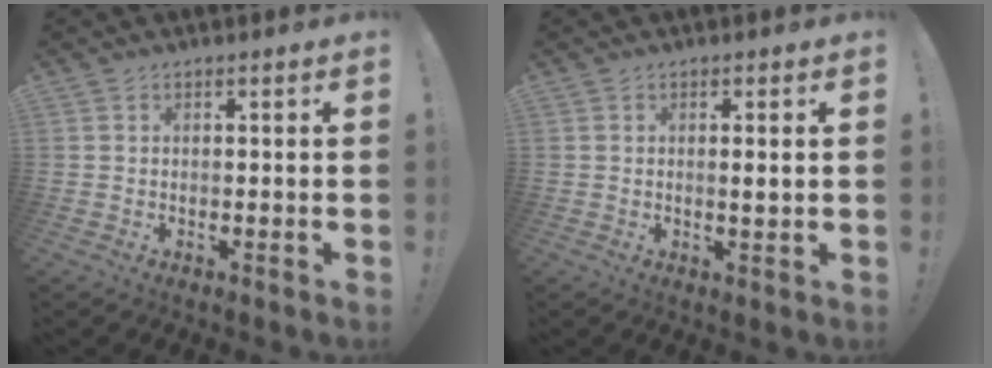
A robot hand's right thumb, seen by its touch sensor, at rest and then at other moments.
{"total": 1.9, "force": [0.2, 0.1, 1.9], "torque": [-0.023, -0.008, -0.001]}